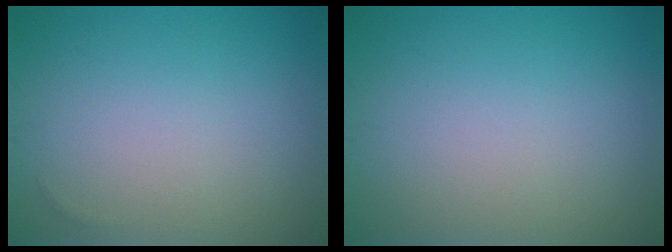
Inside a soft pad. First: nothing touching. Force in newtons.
{"total": 0.0}